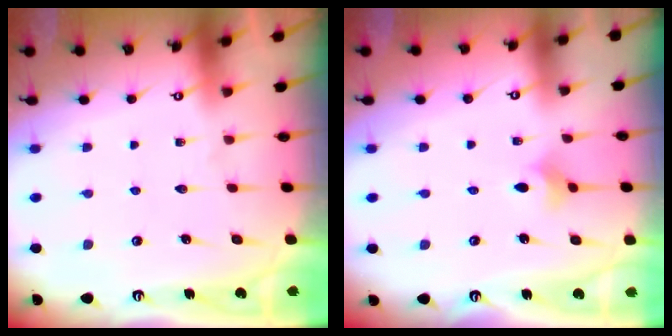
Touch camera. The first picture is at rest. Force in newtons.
{"total": 4.7, "press": 4.6, "slide": 0.9}